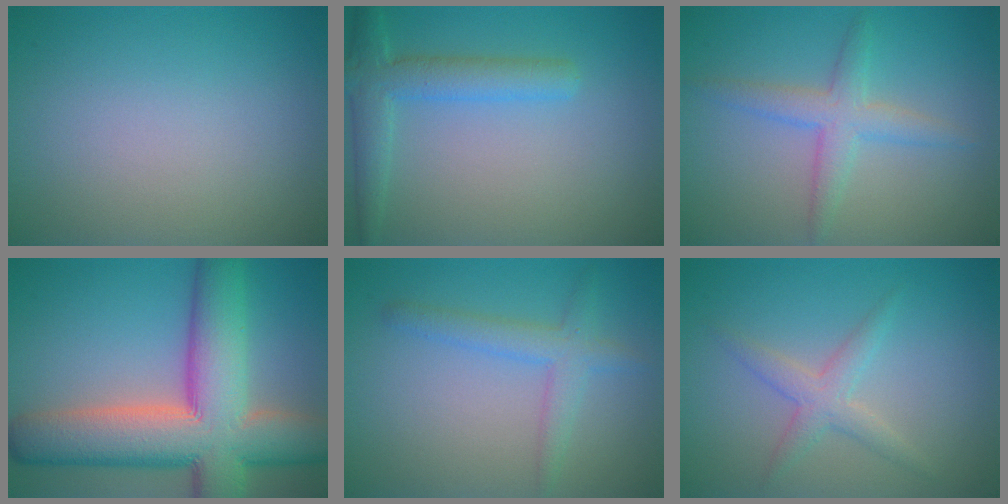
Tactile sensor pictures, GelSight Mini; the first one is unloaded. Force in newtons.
{"total": 3.8, "press": 3.8, "slide": 0.2}
{"total": 3.2, "press": 3.2, "slide": 0.1}
{"total": 13.3, "press": 13.2, "slide": 0.7}
{"total": 2.9, "press": 2.9, "slide": 0.1}
{"total": 2.3, "press": 2.3, "slide": 0.1}